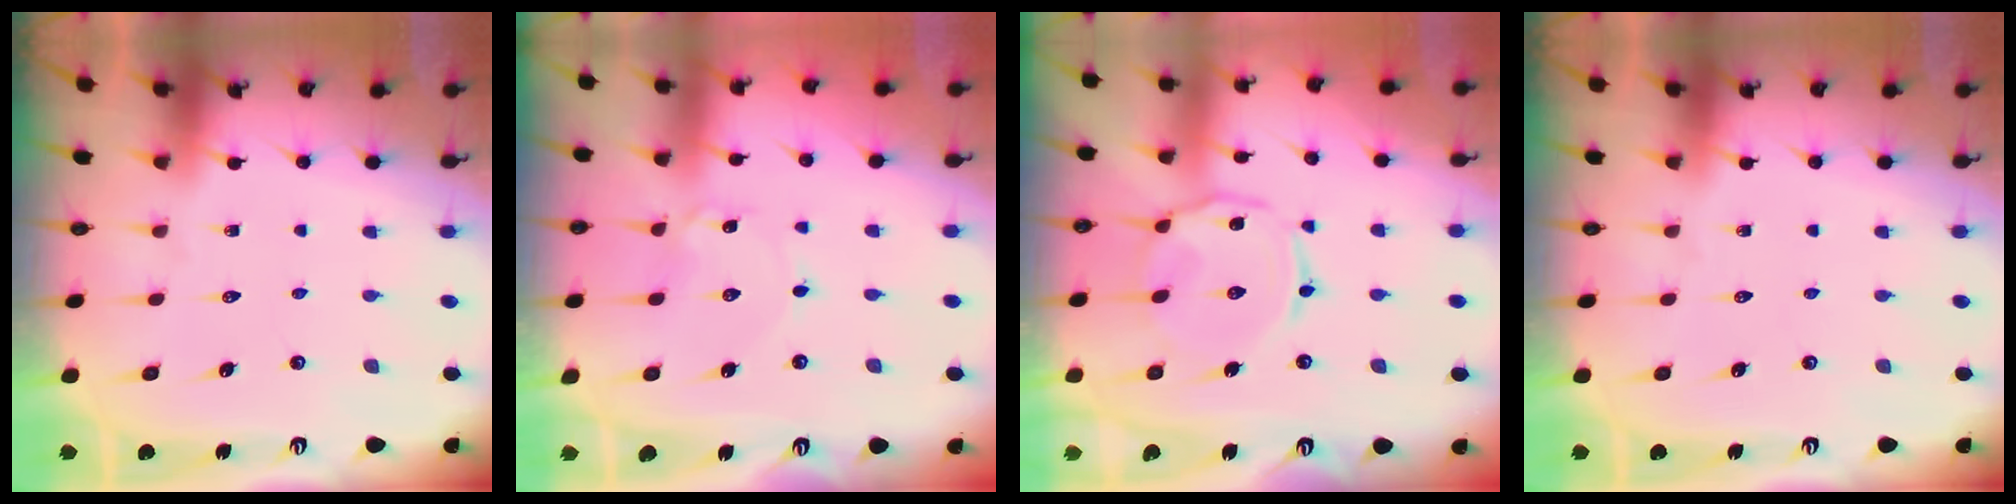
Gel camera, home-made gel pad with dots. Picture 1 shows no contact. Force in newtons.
{"total": 1.0, "press": 1.0, "slide": 0.0}
{"total": 5.9, "press": 5.9, "slide": 0.4}
{"total": 0.0}